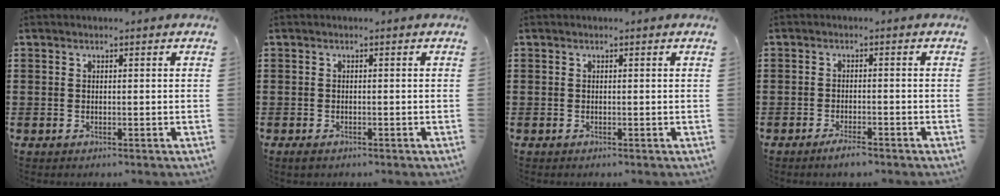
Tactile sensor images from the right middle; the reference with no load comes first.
{"total": 0.7, "force": [-0.5, 0.2, 0.4], "torque": [-0.011, -0.005, -0.009]}
{"total": 0.0}
{"total": 2.3, "force": [-1.7, 0.3, 1.4], "torque": [-0.023, 0.002, -0.031]}